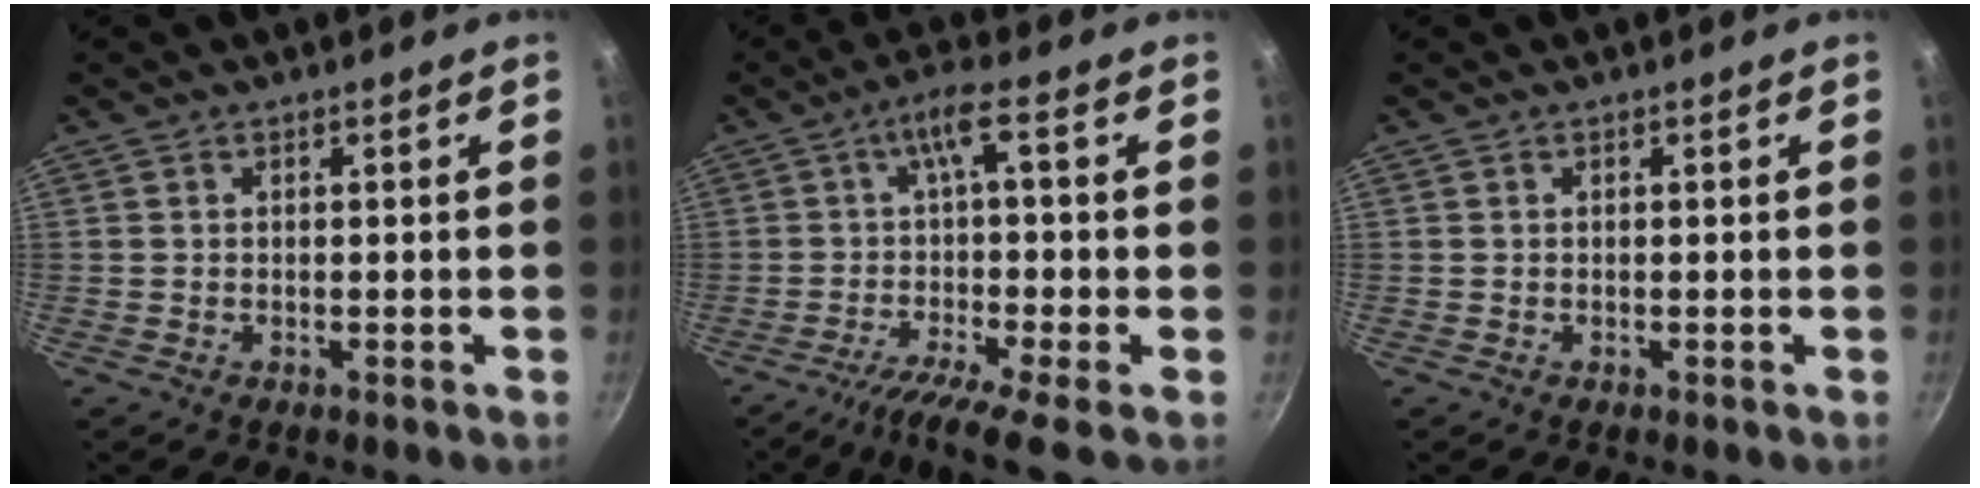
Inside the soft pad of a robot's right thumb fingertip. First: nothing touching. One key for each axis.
{"total": 11.1, "fx": -4.8, "fy": -0.7, "fz": 10.0, "tx": -0.176, "ty": 0.020, "tz": -0.085}
{"total": 0.0}